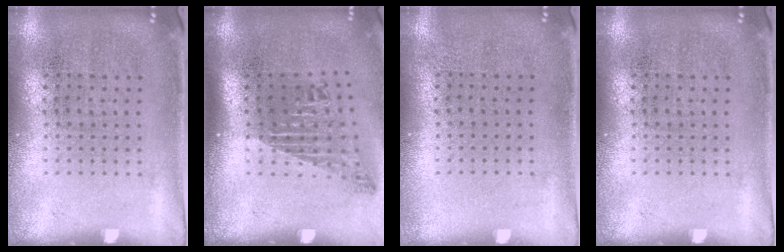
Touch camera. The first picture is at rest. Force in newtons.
{"total": 1.8, "press": 1.2, "slide": 1.3}
{"total": 0.0}
{"total": 0.0}